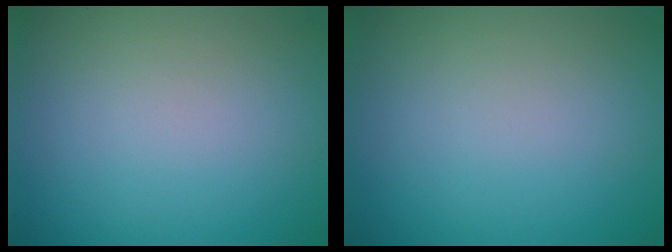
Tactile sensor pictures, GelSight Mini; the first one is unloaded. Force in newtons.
{"total": 0.0}